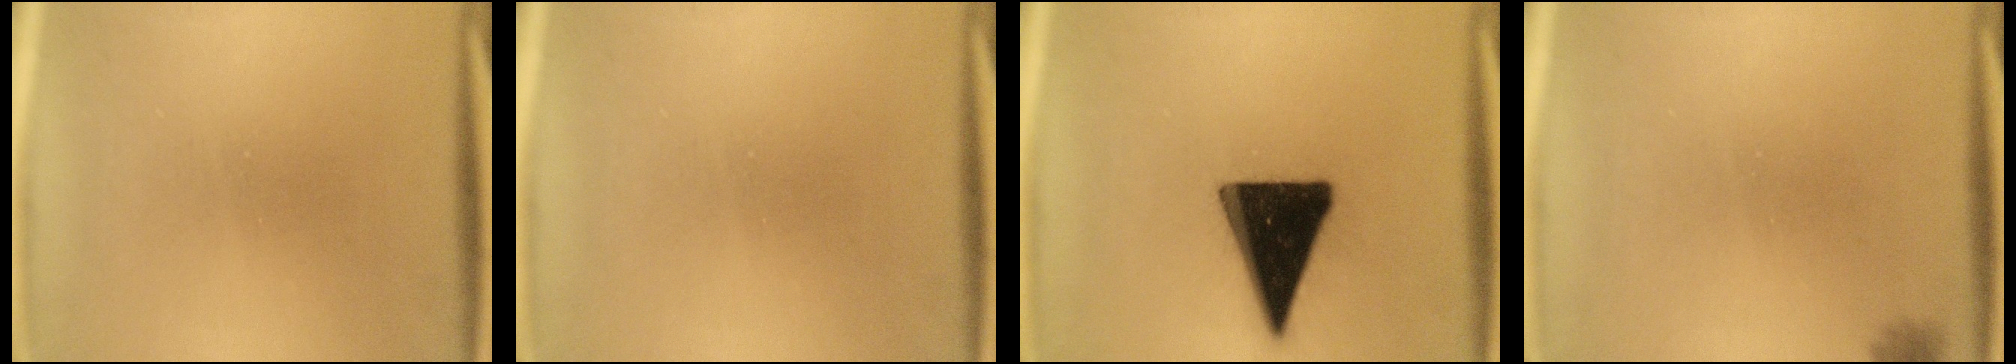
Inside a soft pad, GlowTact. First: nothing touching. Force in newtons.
{"total": 0.0}
{"total": 19.1}
{"total": 1.6}